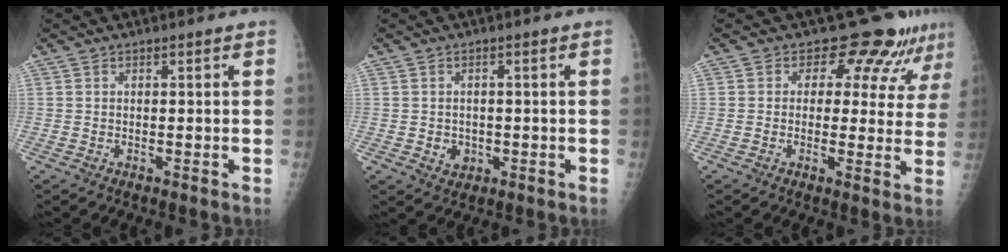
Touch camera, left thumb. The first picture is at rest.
{"total": 2.9, "force": [-0.5, 2.6, 1.2], "torque": [-0.007, 0.002, 0.000]}
{"total": 9.4, "force": [7.5, 4.5, 3.3], "torque": [0.003, -0.042, 0.076]}